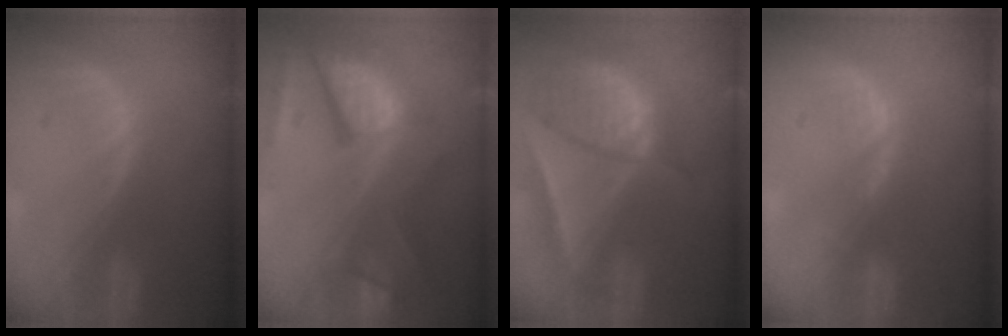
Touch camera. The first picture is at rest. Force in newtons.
{"total": 12.1, "press": 9.9, "slide": 6.9}
{"total": 9.4, "press": 8.0, "slide": 4.8}
{"total": 2.3, "press": 1.8, "slide": 1.5}